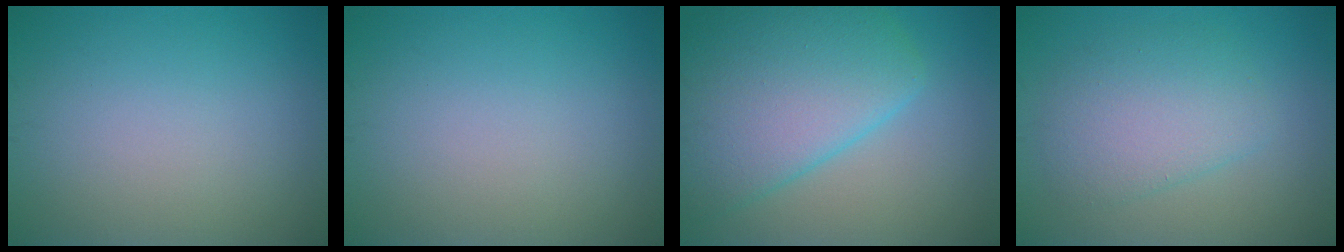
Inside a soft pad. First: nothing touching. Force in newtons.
{"total": 0.0}
{"total": 9.3, "press": 9.3, "slide": 0.4}
{"total": 4.1, "press": 4.1, "slide": 0.2}